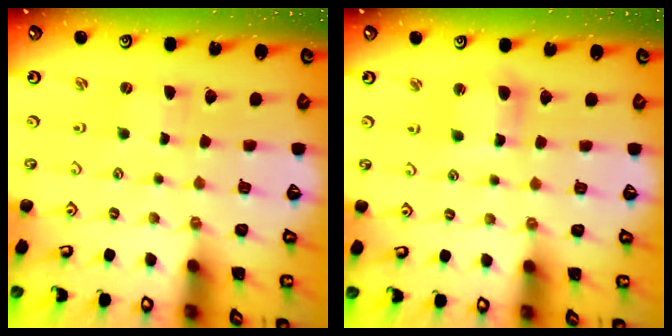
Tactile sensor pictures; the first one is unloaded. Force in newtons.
{"total": 6.1, "press": 6.1, "slide": 0.7}